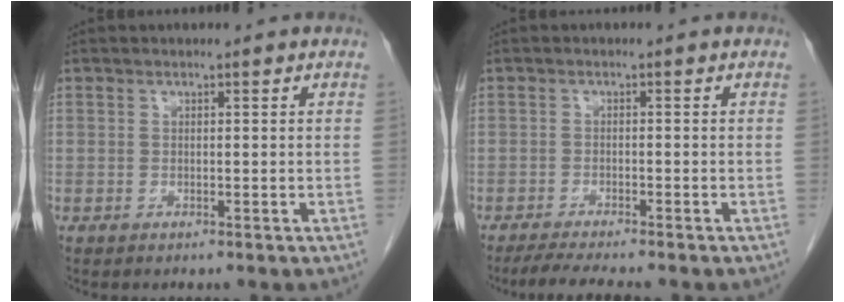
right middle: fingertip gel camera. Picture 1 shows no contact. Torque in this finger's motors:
{"motor_torque": [0.55, -0.41, 0.00, 0.02]}